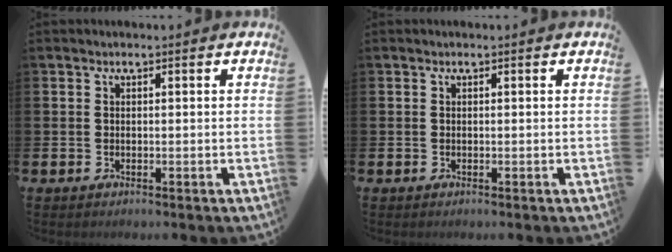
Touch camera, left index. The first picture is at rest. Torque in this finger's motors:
{"motor_torque": [0.00, 0.00, 0.00, 0.01]}